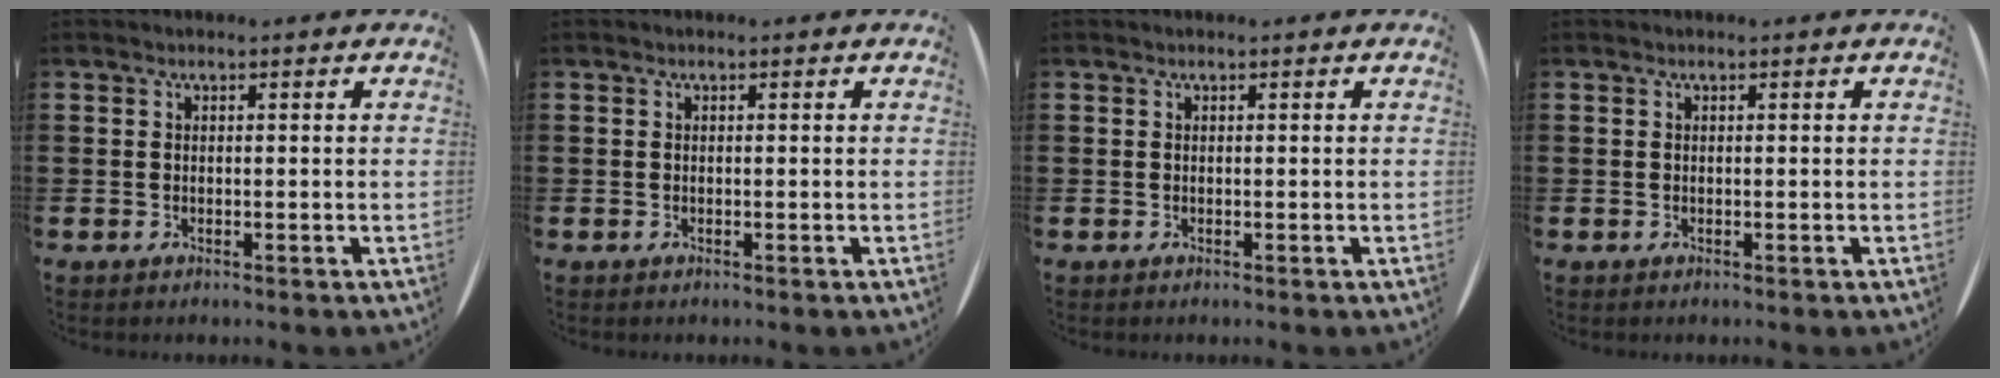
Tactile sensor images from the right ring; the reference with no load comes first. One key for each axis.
{"total": 0.0}
{"total": 0.0}
{"total": 0.0}